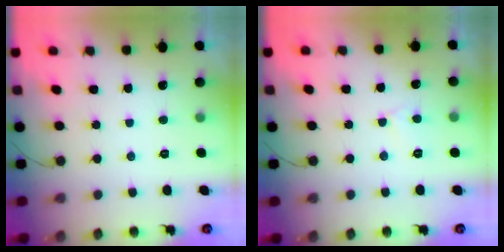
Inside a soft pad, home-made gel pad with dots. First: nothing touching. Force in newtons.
{"total": 3.1, "press": 3.1, "slide": 0.3}